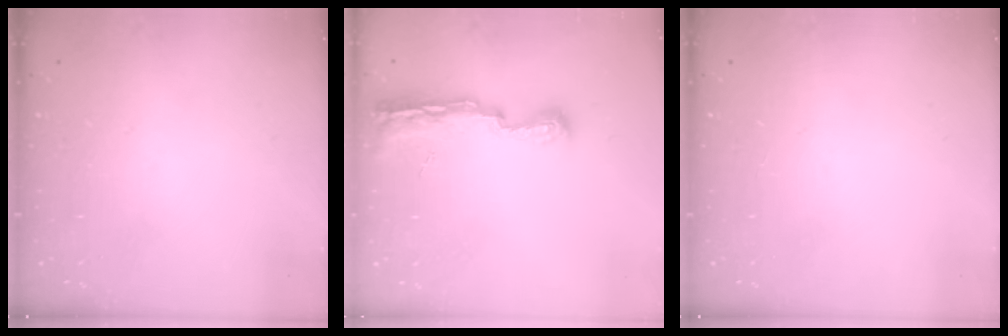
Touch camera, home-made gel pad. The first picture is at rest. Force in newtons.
{"total": 9.3, "press": 9.3, "slide": 0.5}
{"total": 0.0}